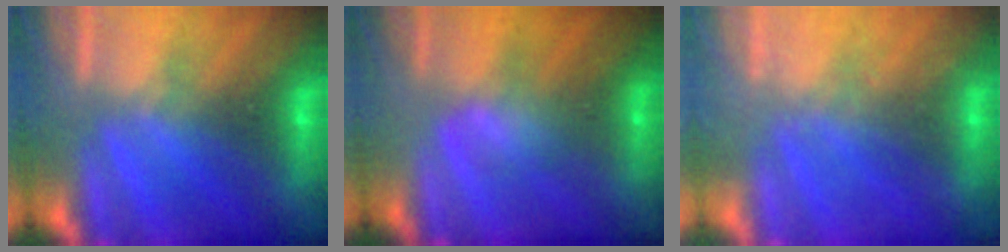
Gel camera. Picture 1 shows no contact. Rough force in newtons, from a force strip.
{"total": 2.8}
{"total": 2.3}